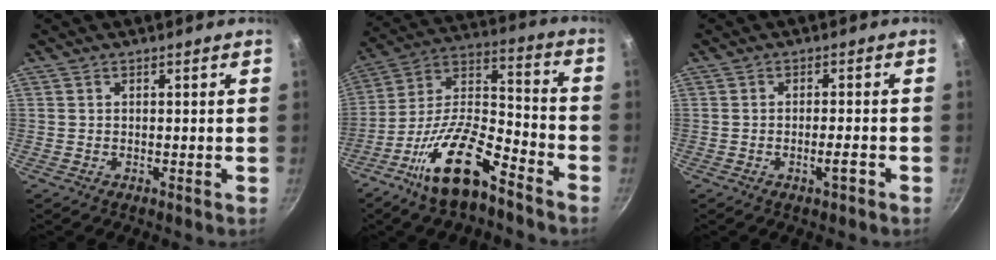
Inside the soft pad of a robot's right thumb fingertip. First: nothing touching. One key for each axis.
{"total": 18.1, "fx": -11.0, "fy": 6.5, "fz": 12.8, "tx": -0.219, "ty": 0.078, "tz": -0.214}
{"total": 2.8, "fx": -1.4, "fy": 0.5, "fz": 2.4, "tx": -0.040, "ty": 0.010, "tz": -0.024}